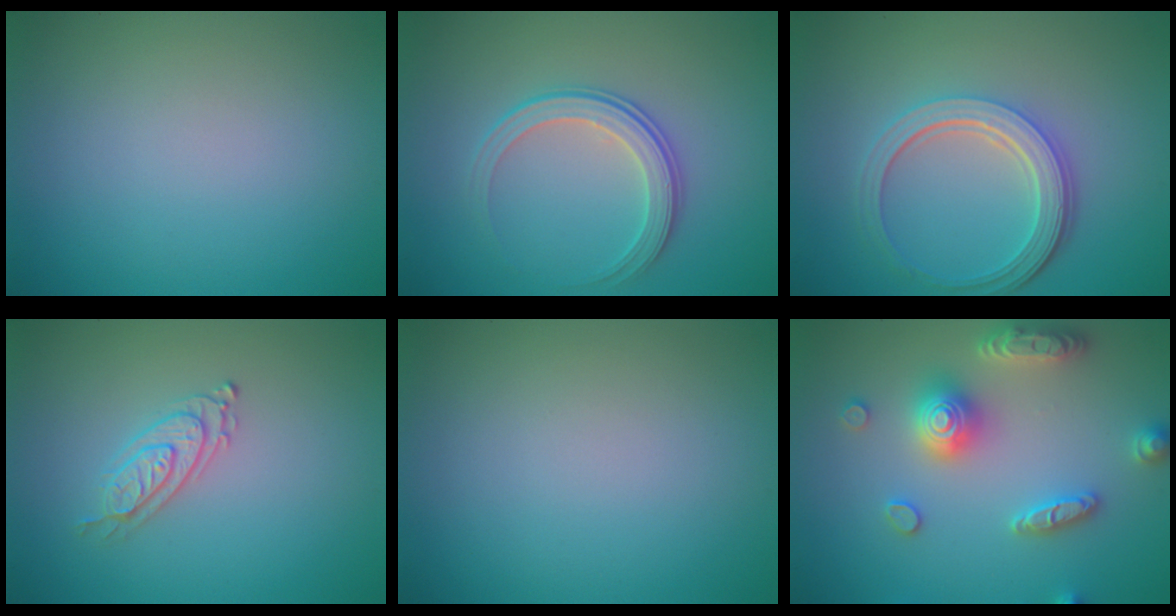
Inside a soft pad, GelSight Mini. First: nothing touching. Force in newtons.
{"total": 3.2, "press": 2.8, "slide": 1.6}
{"total": 5.0, "press": 3.7, "slide": 3.3}
{"total": 2.3, "press": 2.1, "slide": 0.9}
{"total": 0.0}
{"total": 5.4, "press": 5.3, "slide": 0.9}